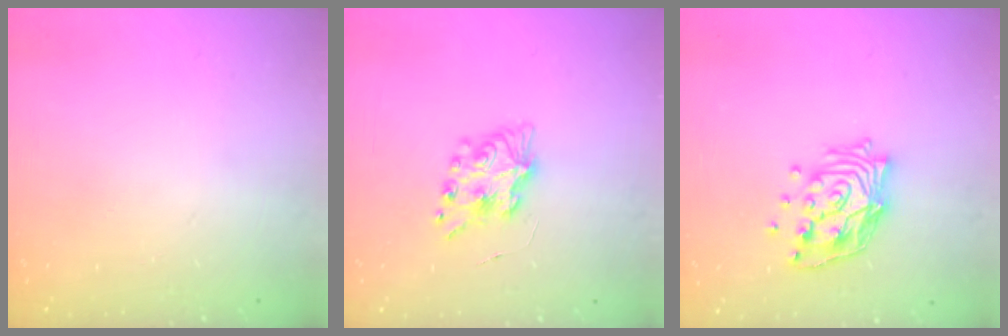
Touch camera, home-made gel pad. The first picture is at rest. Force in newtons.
{"total": 8.8, "press": 8.8, "slide": 0.3}
{"total": 13.5, "press": 13.4, "slide": 1.0}